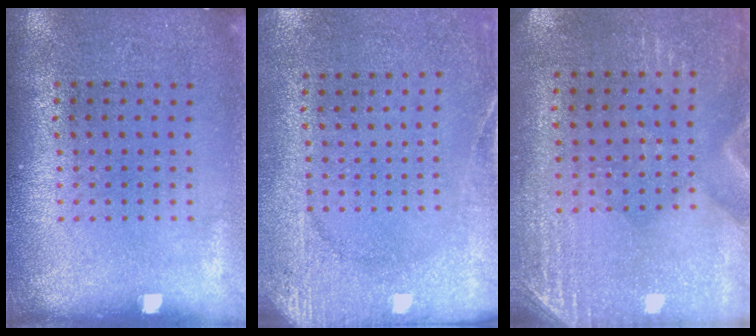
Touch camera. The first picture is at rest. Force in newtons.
{"total": 2.7, "press": 2.2, "slide": 1.5}
{"total": 2.9, "press": 2.5, "slide": 1.3}